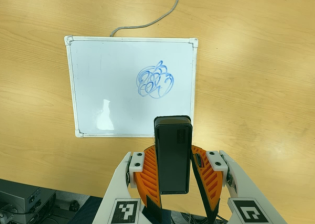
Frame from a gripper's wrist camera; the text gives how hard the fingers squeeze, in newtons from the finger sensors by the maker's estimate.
{"total": 5.2, "left": 4.8, "right": 5.7}